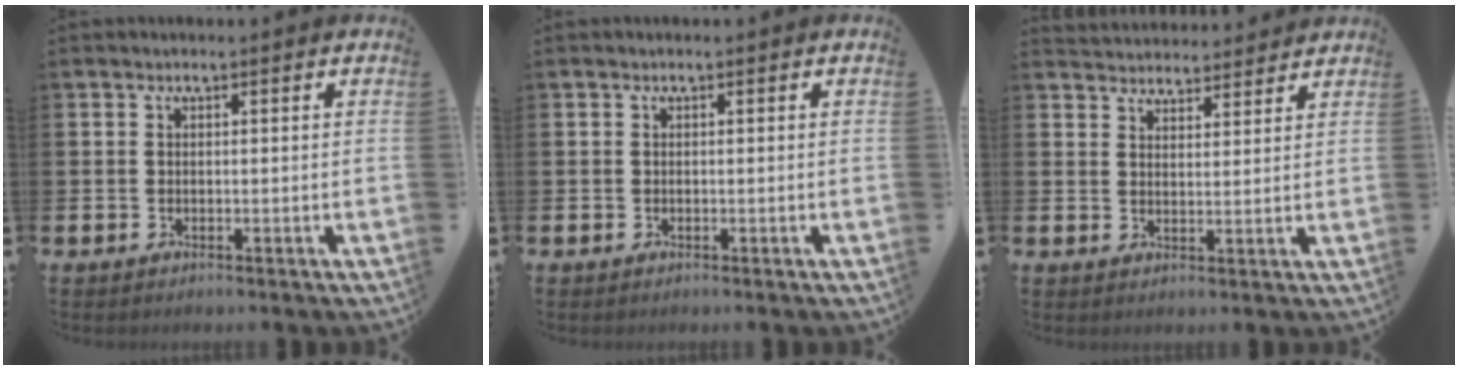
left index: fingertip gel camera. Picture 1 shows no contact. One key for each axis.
{"total": 0.0}
{"total": 3.8, "fx": 3.7, "fy": 0.8, "fz": -0.3, "tx": -0.002, "ty": -0.023, "tz": 0.067}